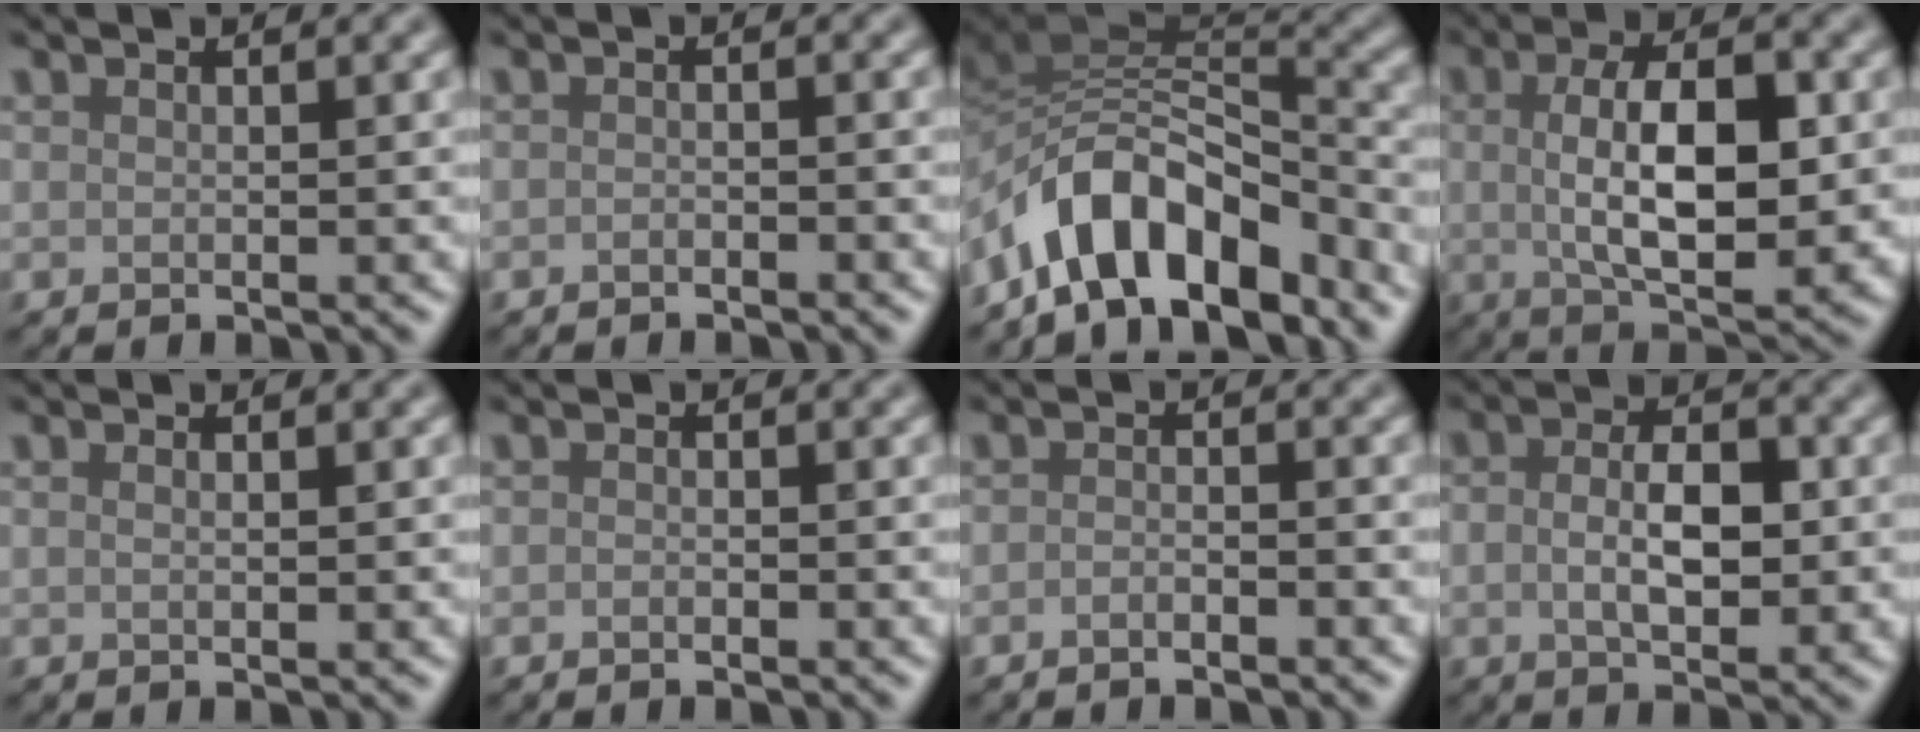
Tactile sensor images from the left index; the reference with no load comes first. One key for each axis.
{"total": 0.9, "fx": -0.7, "fy": 0.2, "fz": 0.5, "tx": -0.009, "ty": 0.001, "tz": -0.013}
{"total": 9.0, "fx": -5.4, "fy": 4.3, "fz": 5.8, "tx": -0.071, "ty": 0.011, "tz": -0.102}
{"total": 9.2, "fx": 0.4, "fy": 3.7, "fz": 8.5, "tx": -0.136, "ty": -0.001, "tz": 0.006}
{"total": 0.6, "fx": 0.2, "fy": 0.1, "fz": 0.6, "tx": -0.008, "ty": -0.002, "tz": 0.002}
{"total": 0.5, "fx": -0.3, "fy": 0.1, "fz": 0.4, "tx": -0.006, "ty": 0.000, "tz": -0.007}
{"total": 1.2, "fx": -0.9, "fy": 0.3, "fz": 0.8, "tx": -0.016, "ty": 0.001, "tz": -0.019}
{"total": 4.9, "fx": -0.4, "fy": 2.4, "fz": 4.3, "tx": -0.081, "ty": 0.002, "tz": -0.008}